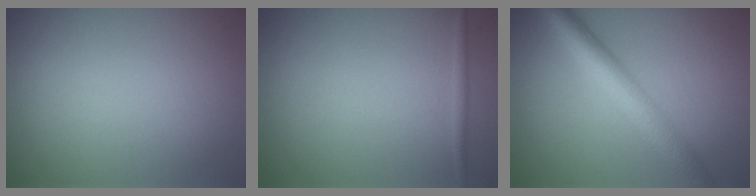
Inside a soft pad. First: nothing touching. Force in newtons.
{"total": 0.8, "press": 0.8, "slide": 0.1}
{"total": 5.3, "press": 5.3, "slide": 0.0}